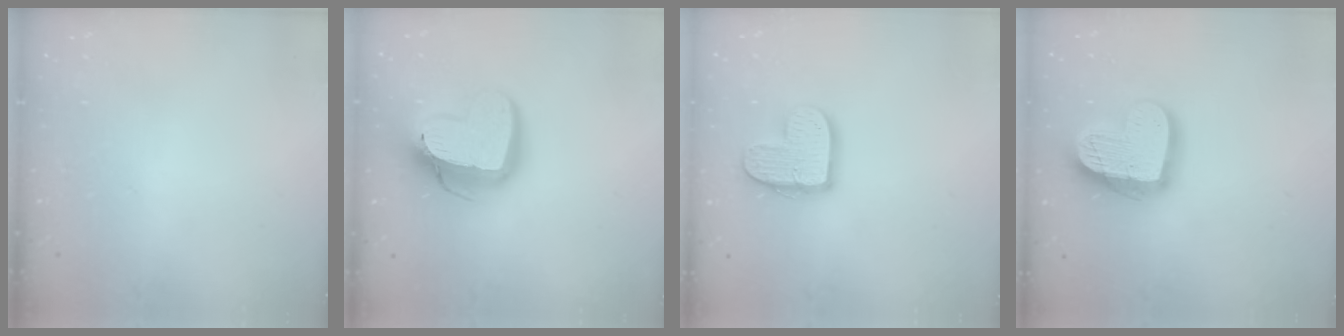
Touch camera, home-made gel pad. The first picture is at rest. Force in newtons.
{"total": 18.9, "press": 18.8, "slide": 1.6}
{"total": 12.6, "press": 12.6, "slide": 0.9}
{"total": 18.9, "press": 18.8, "slide": 1.7}